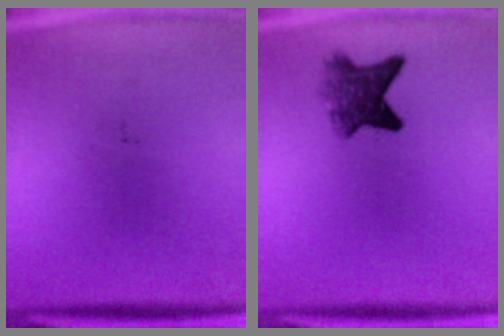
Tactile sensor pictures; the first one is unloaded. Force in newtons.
{"total": 5.7}